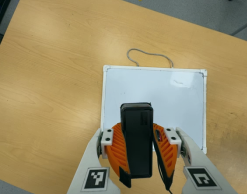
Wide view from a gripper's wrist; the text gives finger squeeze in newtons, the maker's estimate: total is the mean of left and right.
{"total": 9.5, "left": 8.1, "right": 11.0}